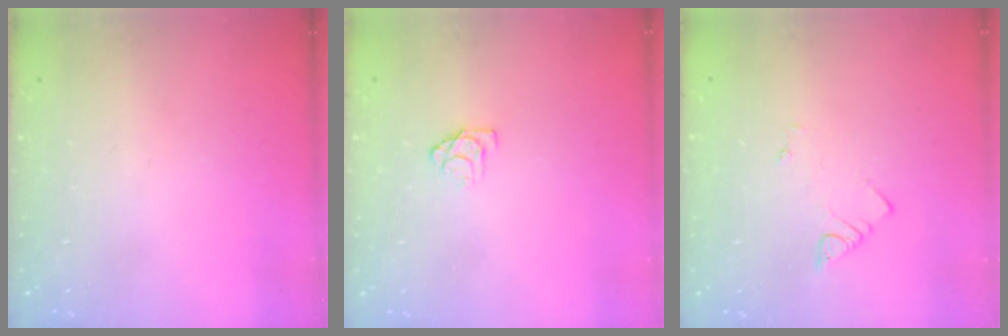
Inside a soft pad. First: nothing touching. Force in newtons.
{"total": 4.5, "press": 4.5, "slide": 0.3}
{"total": 2.1, "press": 2.1, "slide": 0.4}